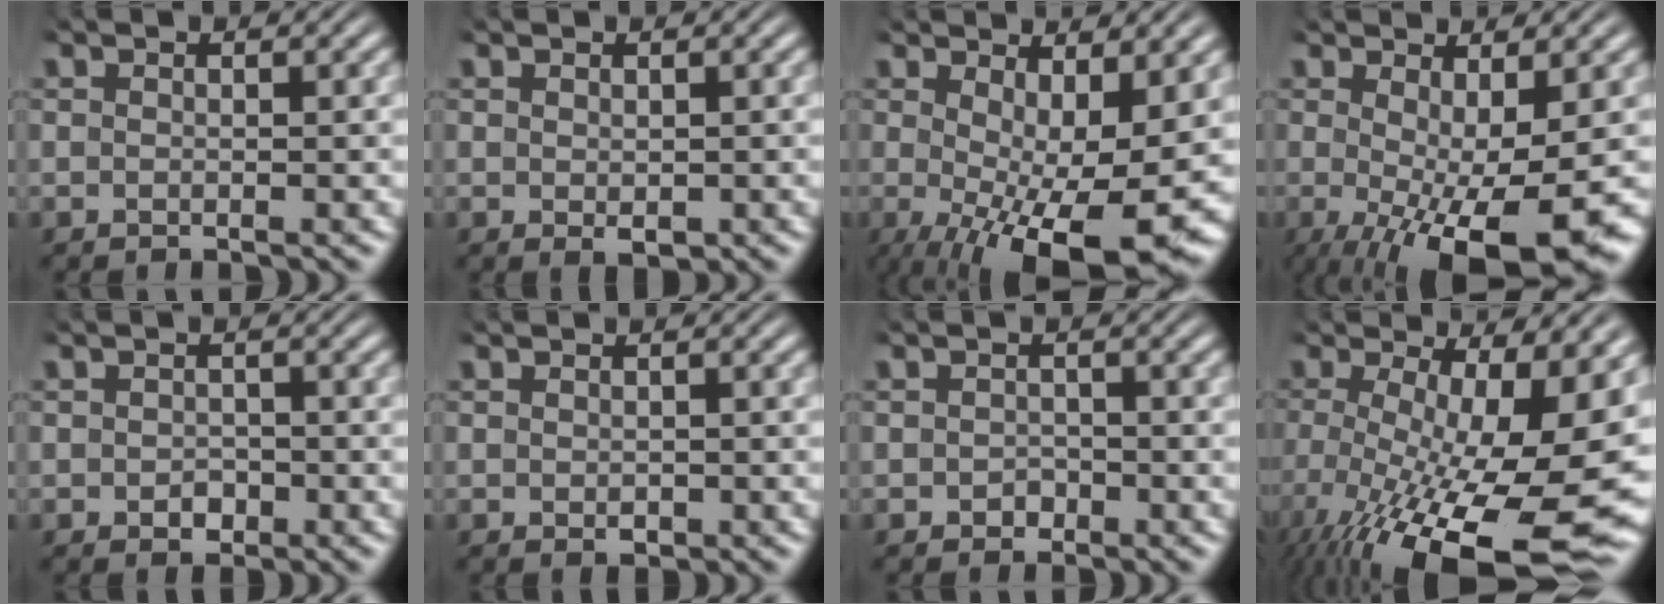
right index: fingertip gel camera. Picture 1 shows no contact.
{"total": 1.3, "force": [-0.3, 0.7, 1.0], "torque": [-0.018, -0.010, 0.003]}
{"total": 9.9, "force": [-4.1, 3.6, 8.3], "torque": [-0.126, -0.049, -0.038]}
{"total": 8.7, "force": [-3.8, 2.8, 7.3], "torque": [-0.117, -0.039, -0.035]}
{"total": 1.1, "force": [-0.6, 0.9, 0.2], "torque": [0.005, -0.005, -0.007]}
{"total": 0.8, "force": [-0.2, 0.7, 0.4], "torque": [-0.010, -0.010, 0.002]}
{"total": 0.9, "force": [-0.7, 0.5, -0.2], "torque": [0.010, -0.004, -0.010]}
{"total": 13.6, "force": [-6.3, 5.7, 10.6], "torque": [-0.178, -0.063, -0.055]}